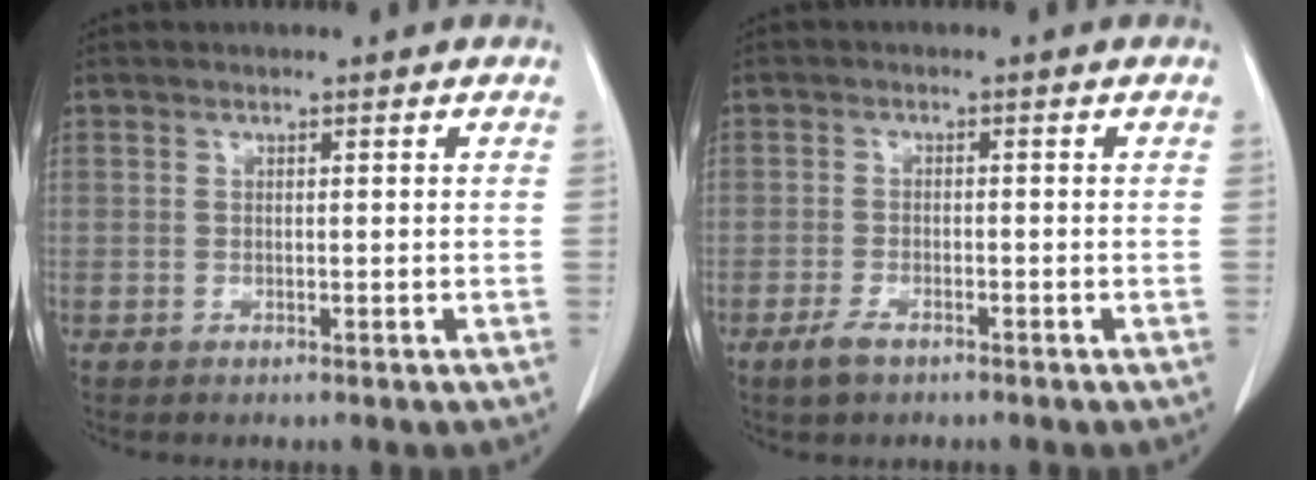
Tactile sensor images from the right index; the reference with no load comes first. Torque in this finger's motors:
{"motor_torque": [0.25, -0.19, 0.09, 0.04]}